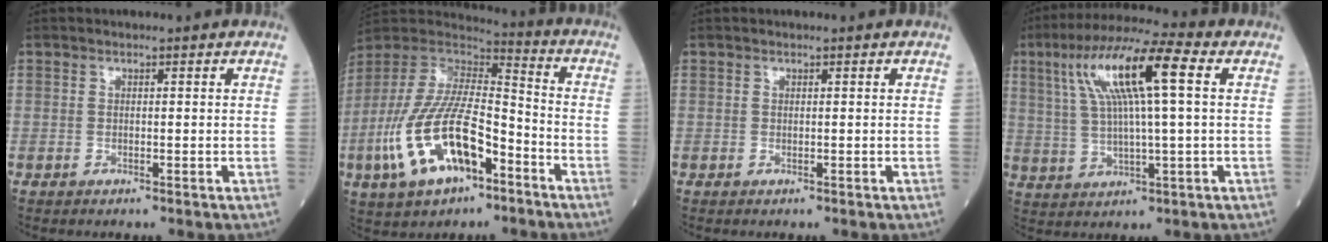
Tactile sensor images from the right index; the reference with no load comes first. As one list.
[{"total": 18.9, "force": [-7.8, 7.3, 15.6], "torque": [-0.339, -0.004, -0.138]}, {"total": 0.0}, {"total": 14.0, "force": [4.2, 1.6, 13.3], "torque": [-0.257, 0.032, 0.073]}]